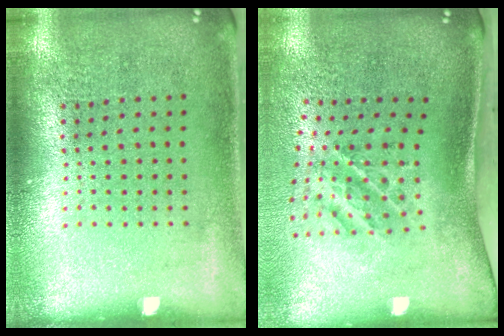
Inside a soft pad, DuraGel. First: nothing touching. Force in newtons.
{"total": 1.8, "press": 1.2, "slide": 1.3}